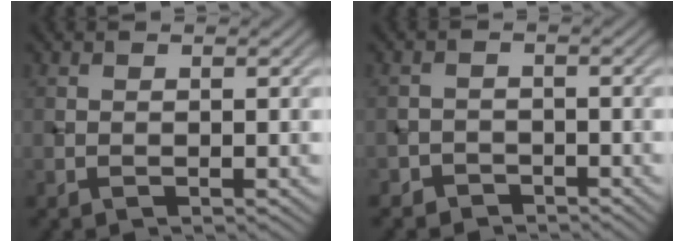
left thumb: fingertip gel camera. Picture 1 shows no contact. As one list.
[{"total": 2.1, "force": [-1.7, 1.3, 0.1], "torque": [0.008, 0.003, -0.037]}]